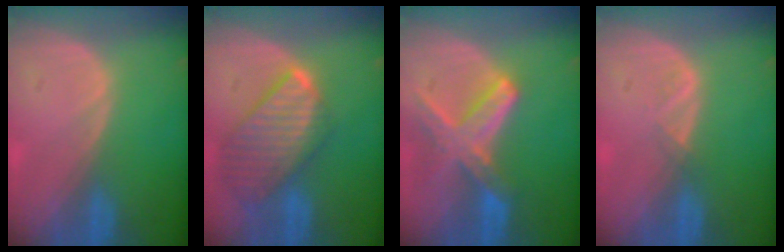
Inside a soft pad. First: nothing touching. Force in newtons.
{"total": 9.7, "press": 8.3, "slide": 5.0}
{"total": 8.2, "press": 7.3, "slide": 3.9}
{"total": 1.3, "press": 1.2, "slide": 0.7}